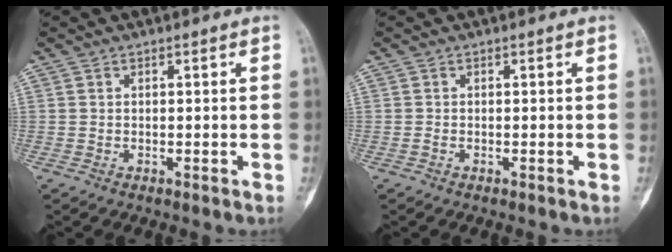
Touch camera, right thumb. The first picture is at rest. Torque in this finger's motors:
{"motor_torque": [0.15, 0.01, 0.10, -0.10, 0.11]}